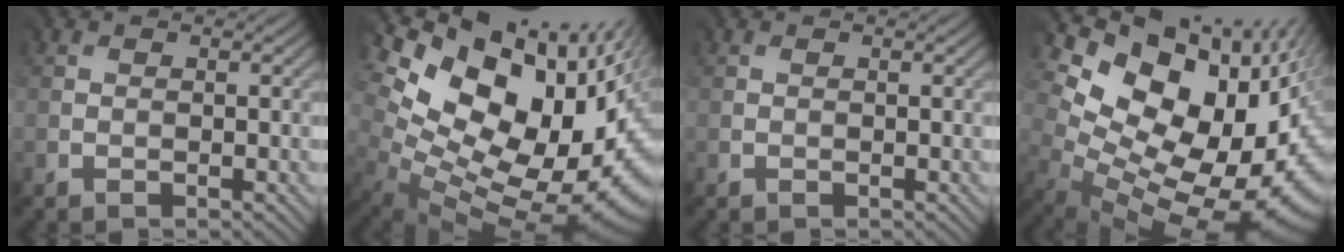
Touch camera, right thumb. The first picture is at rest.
{"total": 17.3, "force": [2.7, 10.5, 13.5], "torque": [-0.191, -0.024, 0.109]}
{"total": 0.0}
{"total": 16.8, "force": [2.5, 10.6, 12.8], "torque": [-0.161, -0.027, 0.103]}